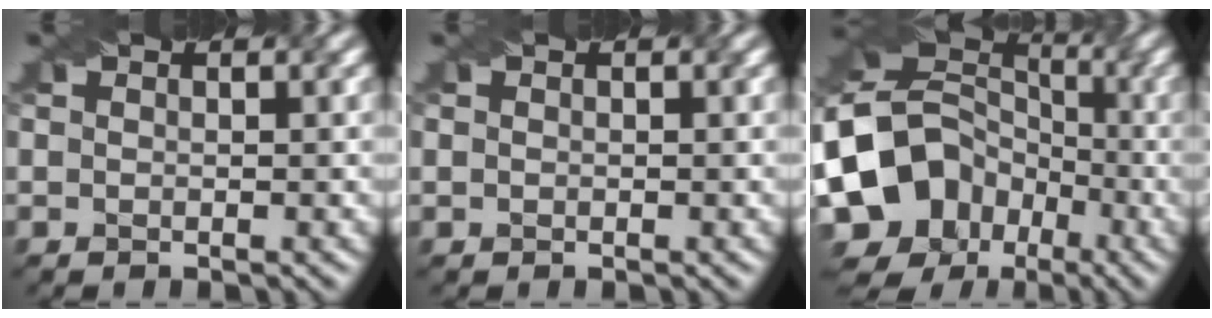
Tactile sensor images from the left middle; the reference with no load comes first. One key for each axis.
{"total": 0.7, "fx": 0.3, "fy": 0.6, "fz": 0.2, "tx": -0.006, "ty": 0.007, "tz": -0.003}
{"total": 12.5, "fx": -4.7, "fy": 10.3, "fz": 5.1, "tx": -0.111, "ty": 0.005, "tz": -0.093}